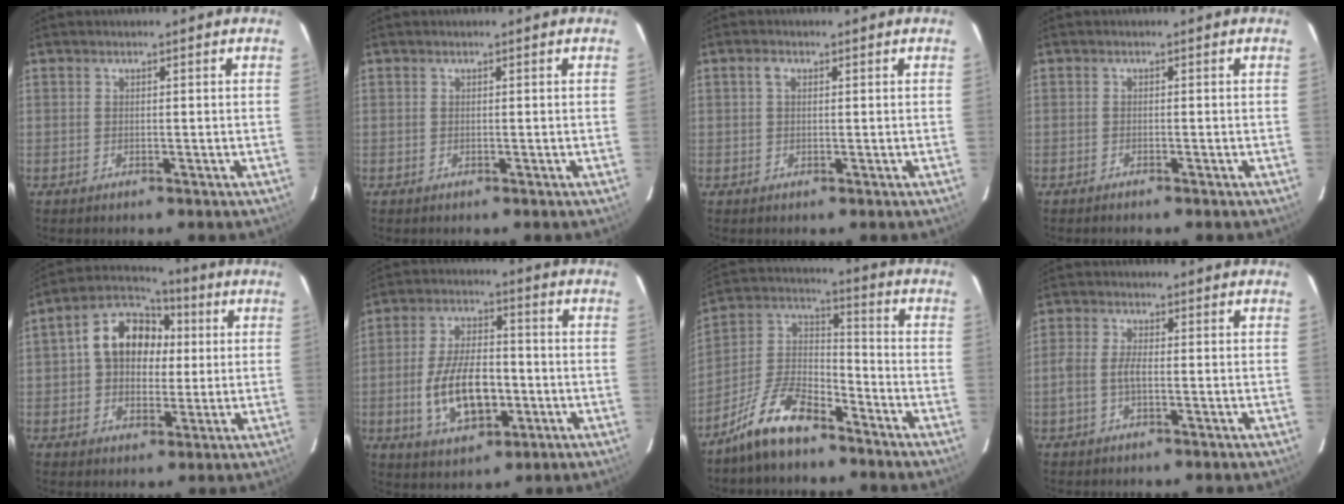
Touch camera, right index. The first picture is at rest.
{"total": 0.0}
{"total": 1.3, "force": [0.5, 0.9, 0.9], "torque": [-0.017, 0.006, 0.006]}
{"total": 0.8, "force": [-0.8, 0.0, 0.2], "torque": [-0.005, -0.002, -0.015]}
{"total": 12.0, "force": [1.7, 9.2, 7.5], "torque": [-0.152, 0.041, 0.026]}
{"total": 13.3, "force": [-3.1, 6.8, 11.0], "torque": [-0.220, 0.003, -0.043]}
{"total": 12.7, "force": [-8.9, 4.9, 7.6], "torque": [-0.166, 0.025, -0.172]}
{"total": 3.3, "force": [-1.0, 1.2, 3.0], "torque": [-0.066, 0.004, -0.021]}